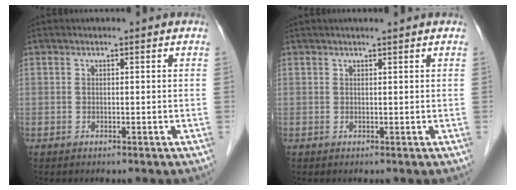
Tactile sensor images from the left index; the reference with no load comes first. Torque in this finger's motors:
{"motor_torque": [0.30, -0.33, 0.07, -0.01]}